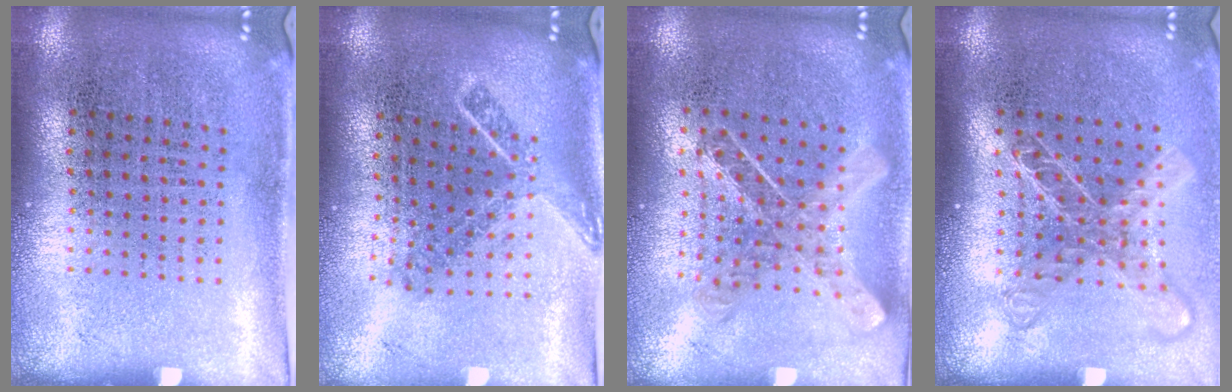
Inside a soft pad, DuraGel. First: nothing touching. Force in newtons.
{"total": 1.8, "press": 1.3, "slide": 1.2}
{"total": 1.0, "press": 1.0, "slide": 0.1}
{"total": 1.7, "press": 1.4, "slide": 1.0}